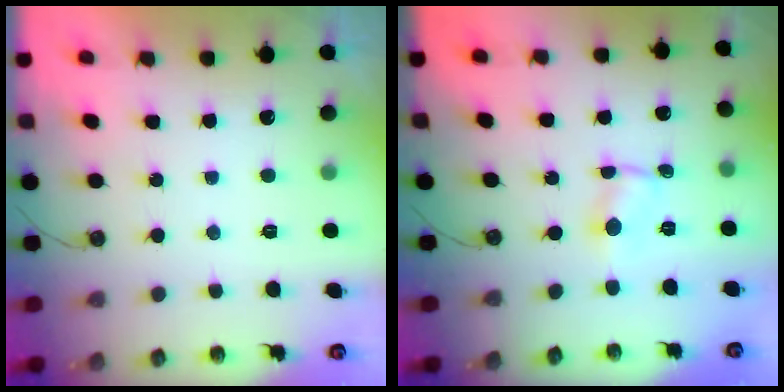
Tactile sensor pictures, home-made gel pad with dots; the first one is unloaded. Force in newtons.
{"total": 0.7, "press": 0.6, "slide": 0.1}